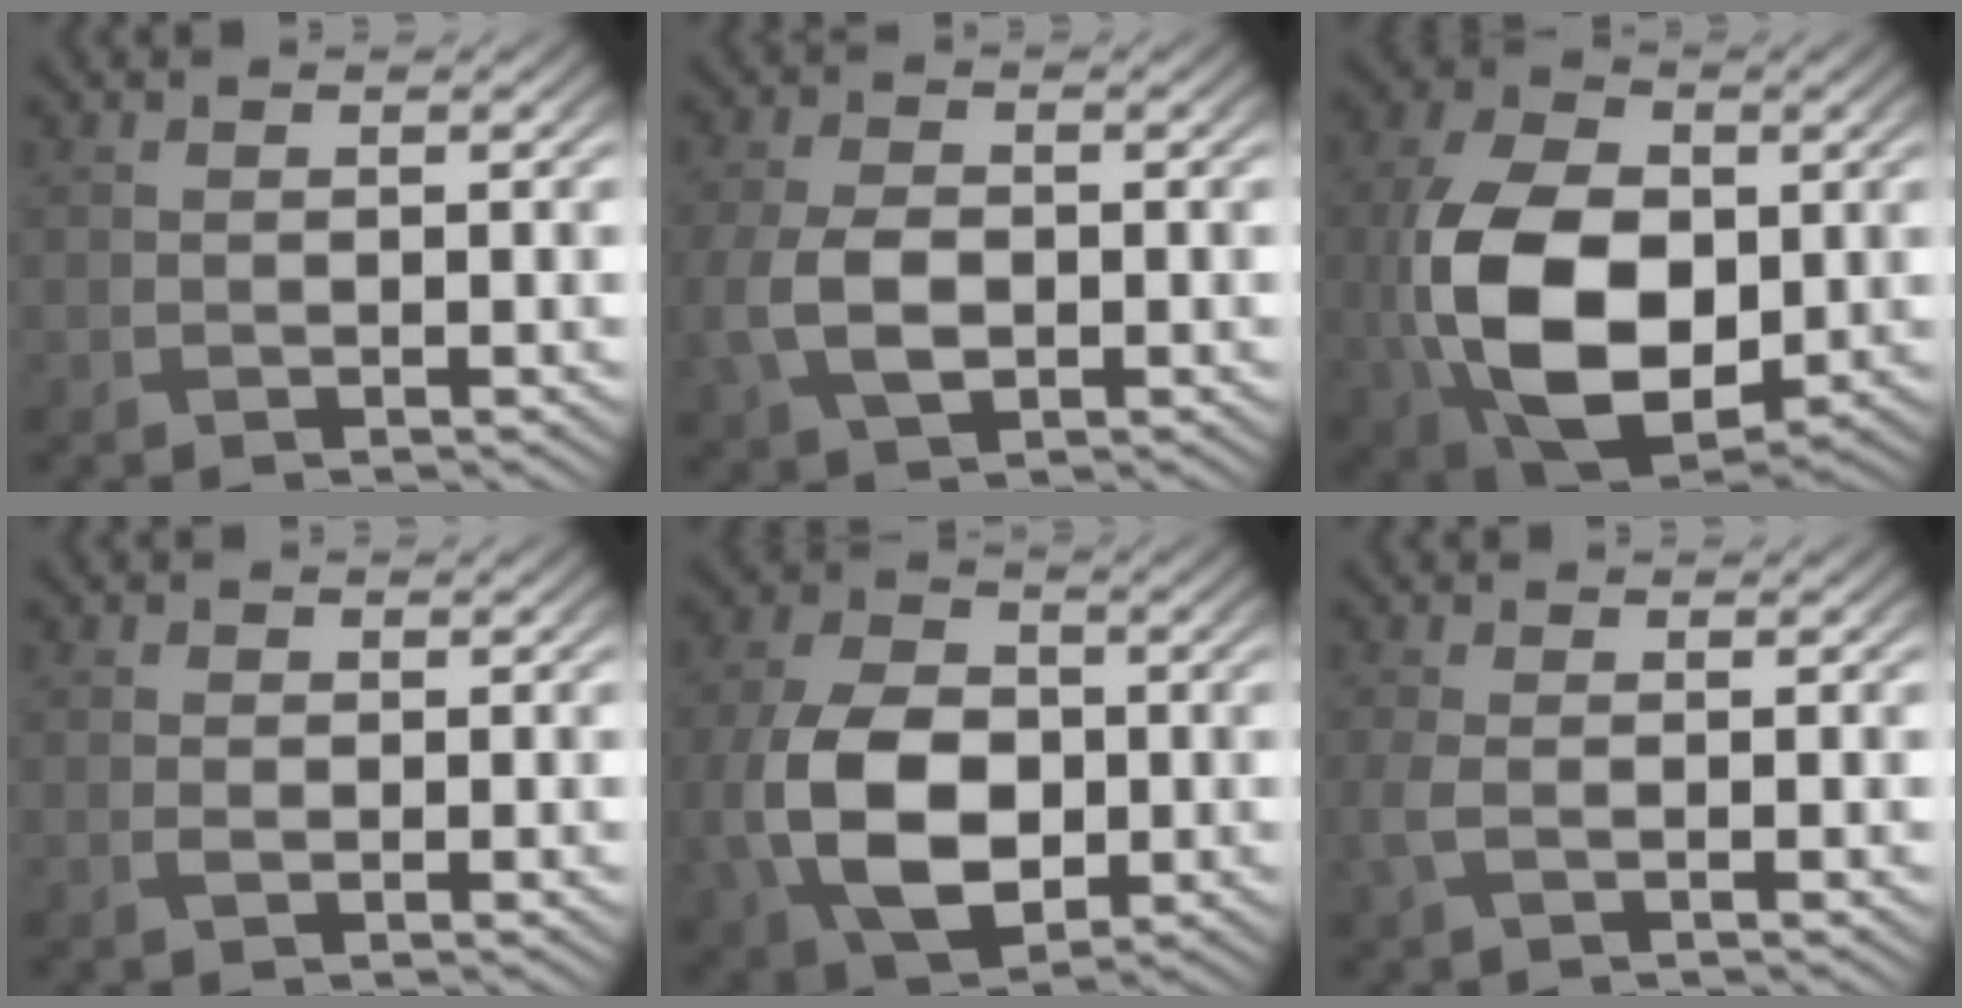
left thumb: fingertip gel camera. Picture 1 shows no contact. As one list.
[{"total": 6.0, "force": [-1.0, 4.0, 4.4], "torque": [-0.118, -0.014, -0.017]}, {"total": 15.4, "force": [-1.6, 10.2, 11.5], "torque": [-0.269, -0.026, -0.023]}, {"total": 0.8, "force": [-0.1, 0.7, 0.4], "torque": [-0.011, -0.002, -0.002]}, {"total": 11.8, "force": [-2.0, 8.2, 8.3], "torque": [-0.213, -0.020, -0.033]}, {"total": 2.0, "force": [-0.1, 0.8, 1.8], "torque": [-0.051, 0.001, -0.005]}]